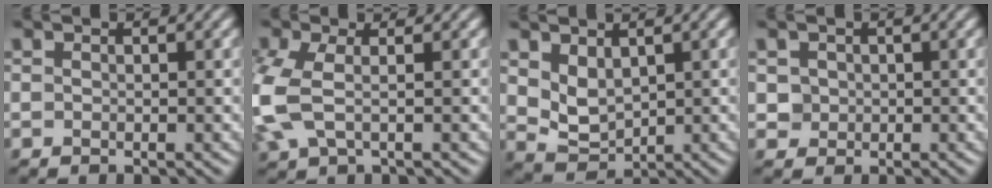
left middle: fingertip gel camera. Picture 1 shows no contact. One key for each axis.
{"total": 5.1, "fx": -0.6, "fy": 2.9, "fz": 4.1, "tx": -0.123, "ty": 0.002, "tz": -0.016}
{"total": 3.1, "fx": 1.1, "fy": 2.0, "fz": 2.0, "tx": -0.046, "ty": -0.006, "tz": 0.026}
{"total": 1.9, "fx": 0.5, "fy": 1.7, "fz": 0.6, "tx": -0.001, "ty": 0.010, "tz": 0.010}